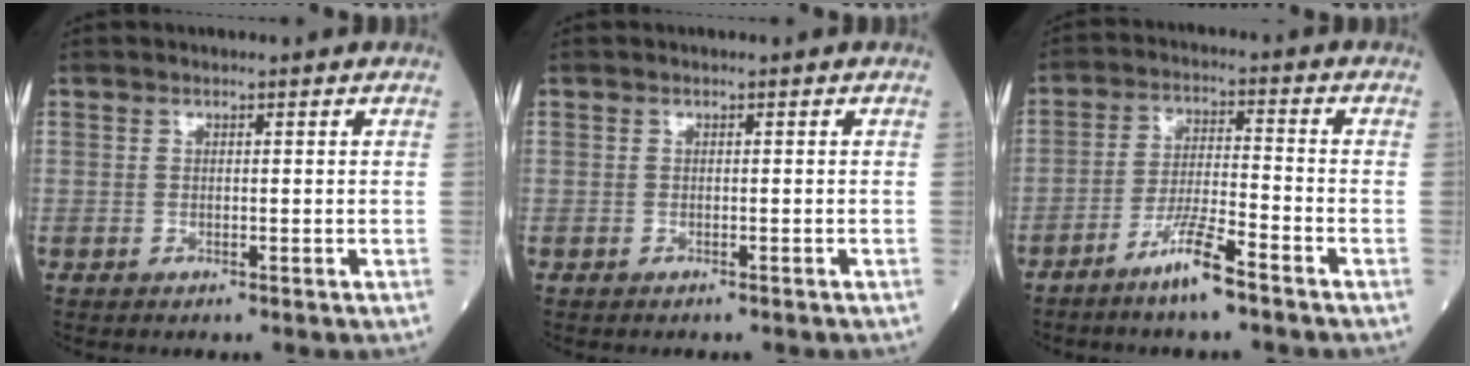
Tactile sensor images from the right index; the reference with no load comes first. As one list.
[{"total": 0.8, "force": [-0.8, 0.0, 0.2], "torque": [-0.004, -0.001, -0.012]}, {"total": 7.2, "force": [-5.1, 0.0, 5.1], "torque": [-0.098, -0.010, -0.101]}]